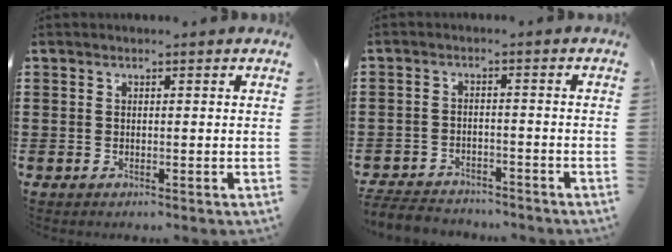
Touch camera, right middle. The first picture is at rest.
{"total": 3.7, "force": [-3.6, 0.8, 0.0], "torque": [-0.011, -0.001, -0.079]}